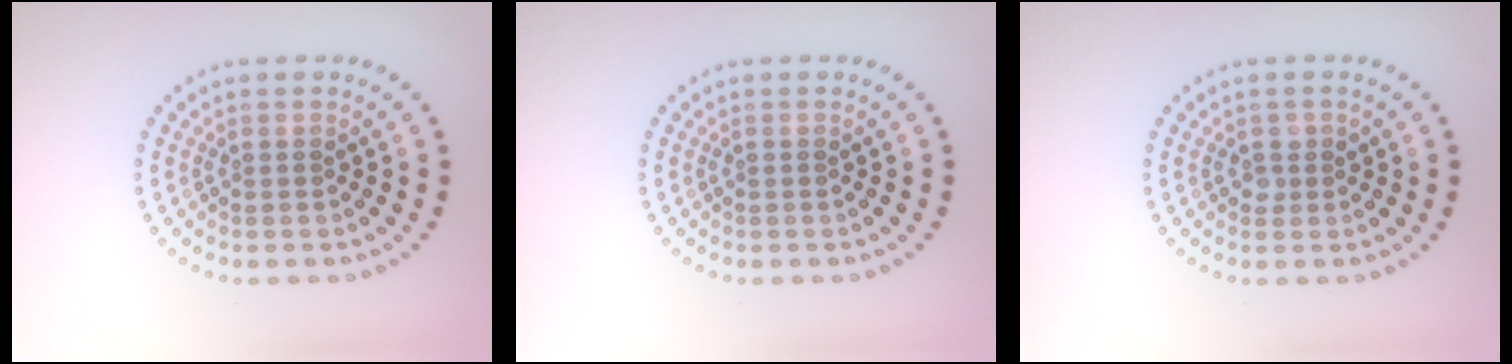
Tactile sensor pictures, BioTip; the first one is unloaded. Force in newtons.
{"total": 0.0}
{"total": 1.1, "press": 1.0, "slide": 0.3}